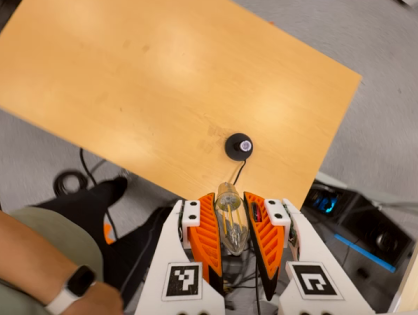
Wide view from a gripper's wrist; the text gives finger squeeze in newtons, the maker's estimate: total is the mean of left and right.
{"total": 19.5, "left": 20.6, "right": 18.4}